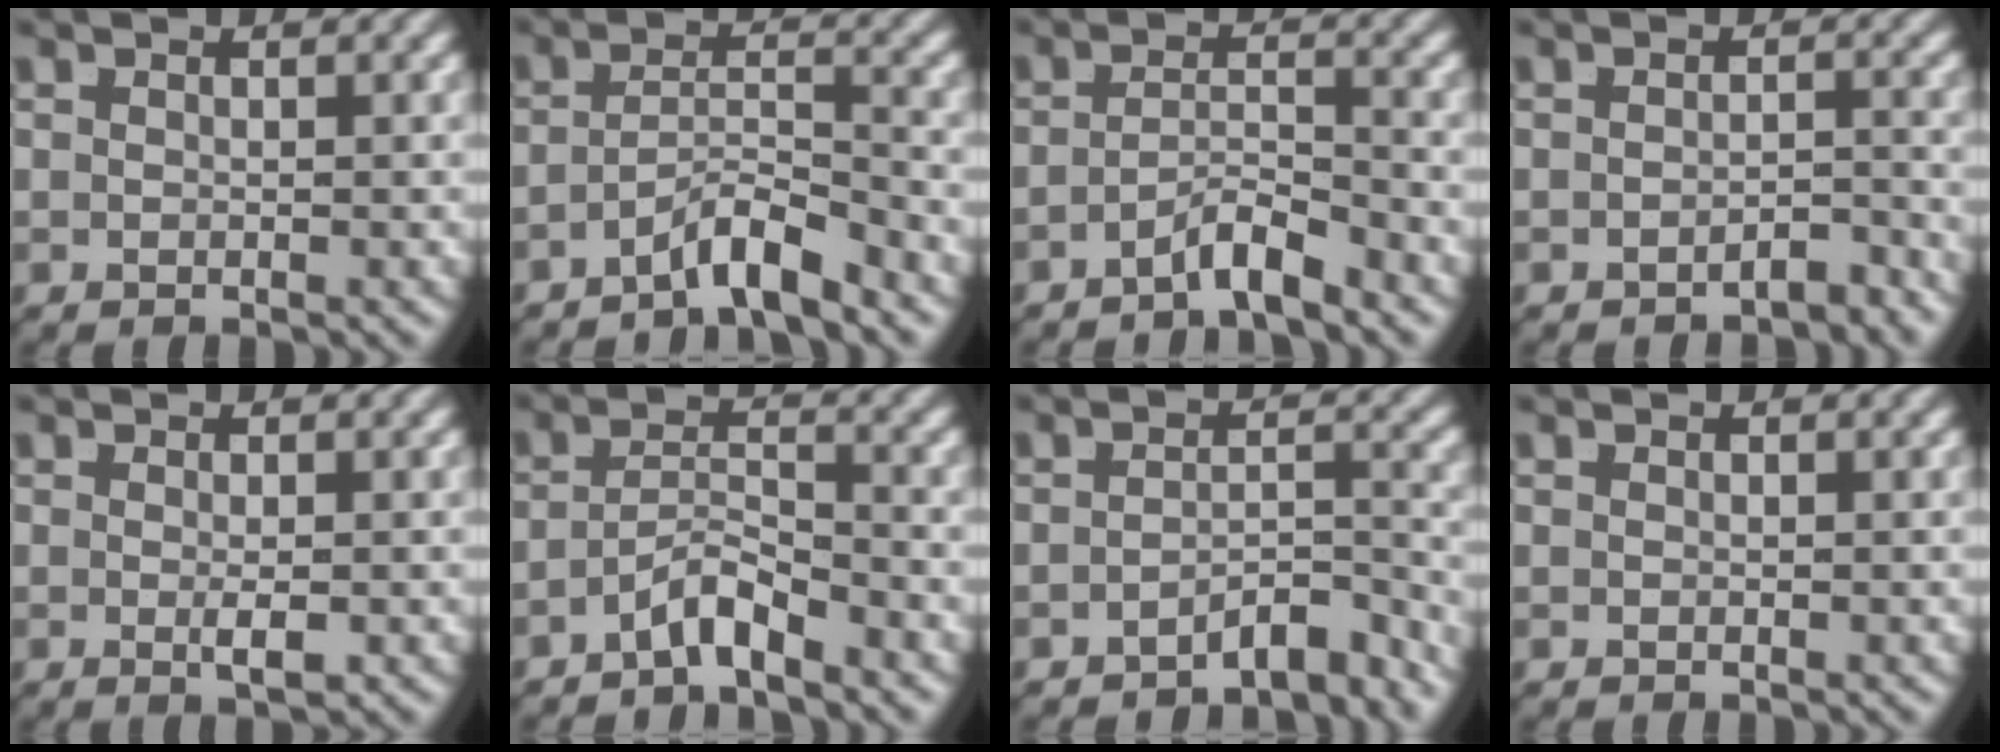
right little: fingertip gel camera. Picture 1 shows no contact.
{"total": 3.8, "force": [-3.2, 0.4, 2.1], "torque": [-0.026, -0.011, -0.050]}
{"total": 3.2, "force": [-2.8, 0.1, 1.5], "torque": [-0.015, -0.010, -0.045]}
{"total": 2.2, "force": [-2.2, -0.2, 0.3], "torque": [0.005, -0.005, -0.038]}
{"total": 1.7, "force": [-0.6, 0.2, 1.6], "torque": [-0.024, -0.003, -0.008]}
{"total": 3.3, "force": [-2.6, 0.9, 1.9], "torque": [-0.024, -0.010, -0.042]}
{"total": 4.0, "force": [-3.7, 0.3, 1.5], "torque": [-0.007, -0.013, -0.058]}
{"total": 0.0}